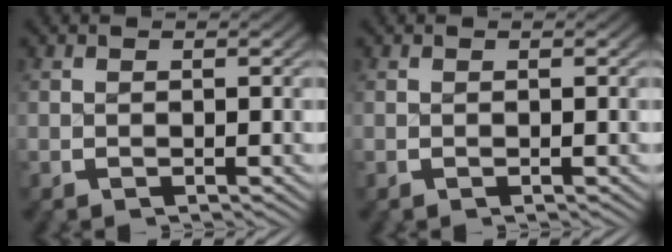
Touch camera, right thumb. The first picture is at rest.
{"total": 0.0}